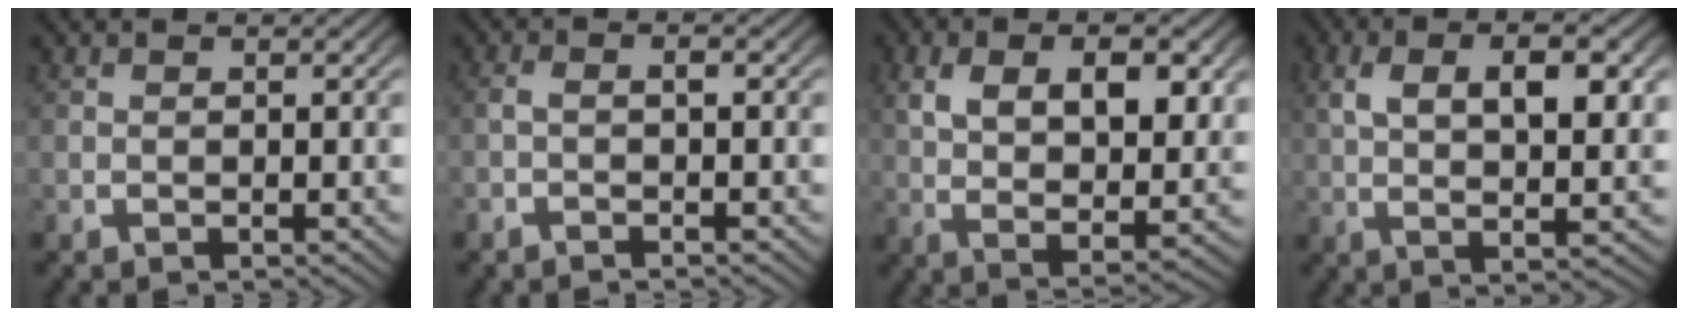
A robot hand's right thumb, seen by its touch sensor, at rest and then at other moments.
{"total": 1.2, "force": [-0.6, 0.4, 1.0], "torque": [-0.021, 0.002, -0.015]}
{"total": 8.0, "force": [1.0, 4.3, 6.6], "torque": [-0.126, -0.022, 0.033]}
{"total": 6.9, "force": [1.6, 2.6, 6.2], "torque": [-0.107, 0.001, 0.032]}